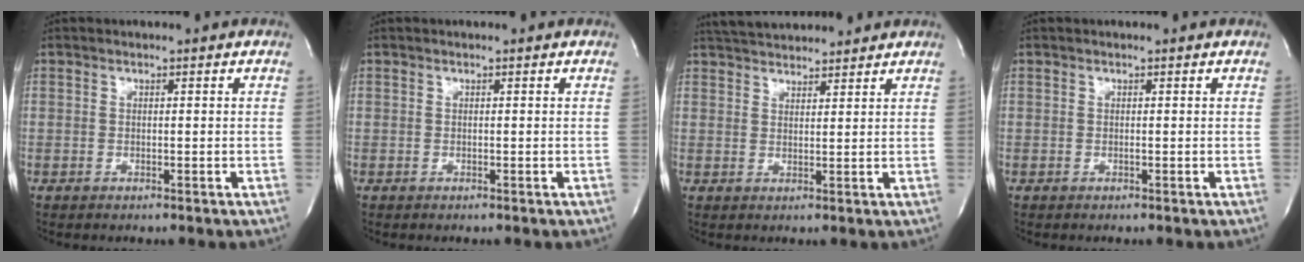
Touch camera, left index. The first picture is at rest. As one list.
[{"total": 0.0}, {"total": 8.6, "force": [8.1, 1.6, 2.5], "torque": [-0.050, 0.026, 0.125]}, {"total": 0.0}]